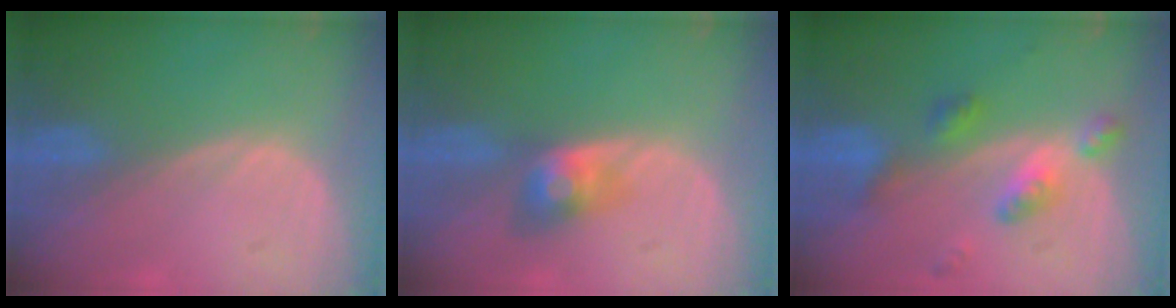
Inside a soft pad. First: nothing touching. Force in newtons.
{"total": 3.5, "press": 3.5, "slide": 0.2}
{"total": 6.0, "press": 5.3, "slide": 2.8}